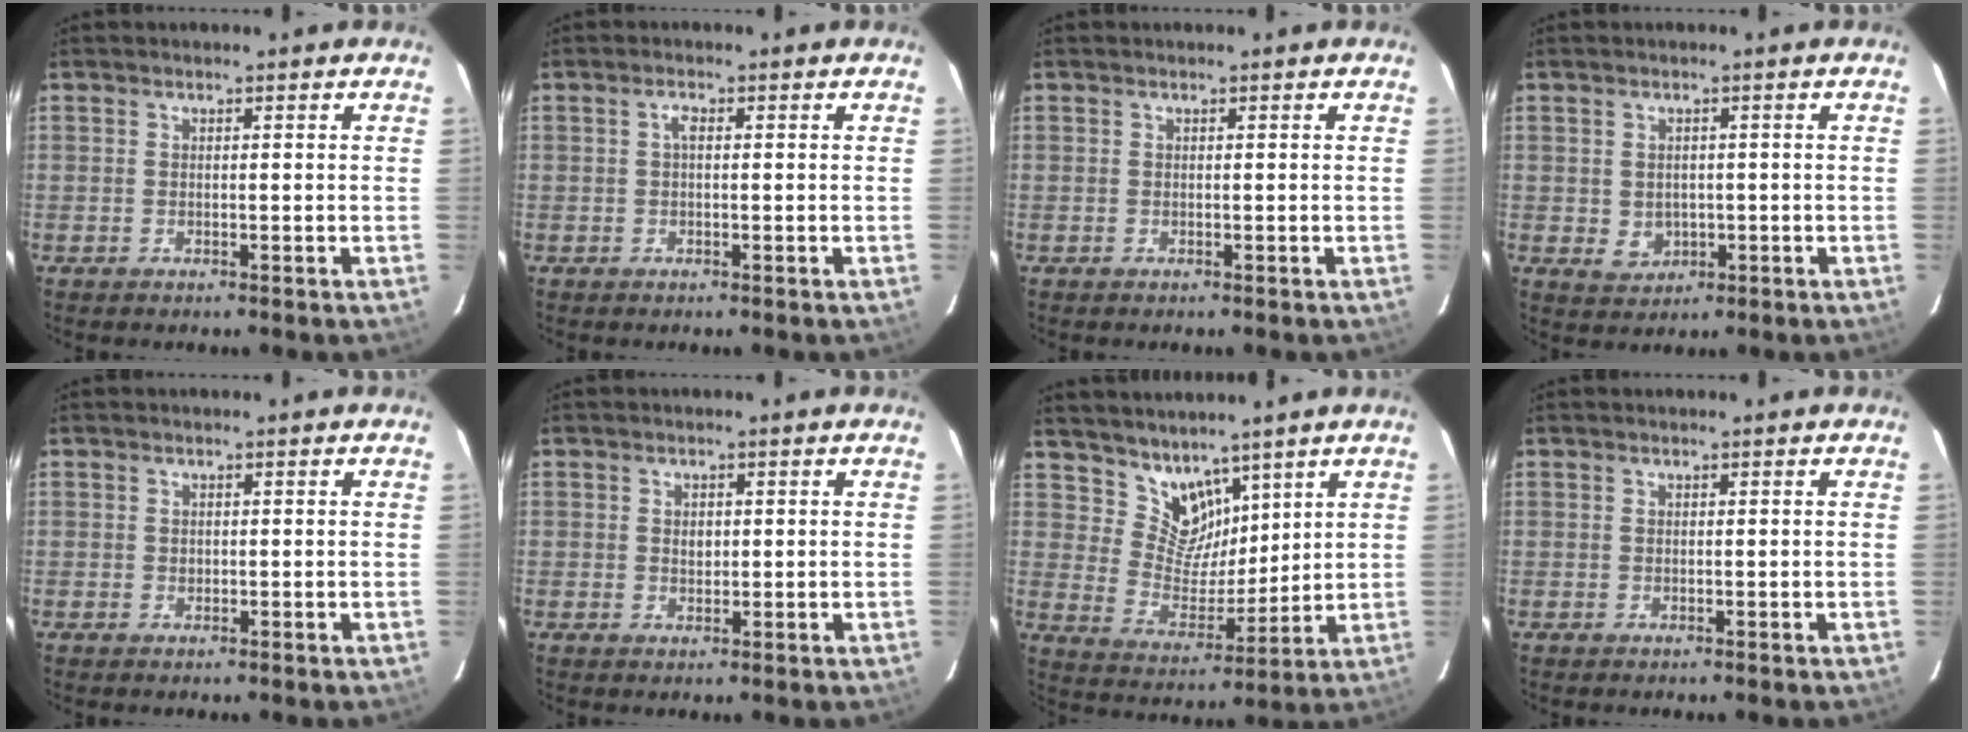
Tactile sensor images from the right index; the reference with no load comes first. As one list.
[{"total": 1.3, "force": [0.1, 0.6, 1.2], "torque": [-0.023, 0.006, 0.000]}, {"total": 0.0}, {"total": 3.8, "force": [-0.3, 3.5, 1.6], "torque": [-0.034, 0.003, 0.009]}, {"total": 0.6, "force": [0.0, 0.6, 0.1], "torque": [0.000, 0.001, 0.002]}, {"total": 1.8, "force": [0.2, 1.5, 1.1], "torque": [-0.017, 0.003, 0.004]}, {"total": 8.8, "force": [6.7, 5.2, 2.3], "torque": [-0.033, 0.000, 0.136]}, {"total": 0.0}]